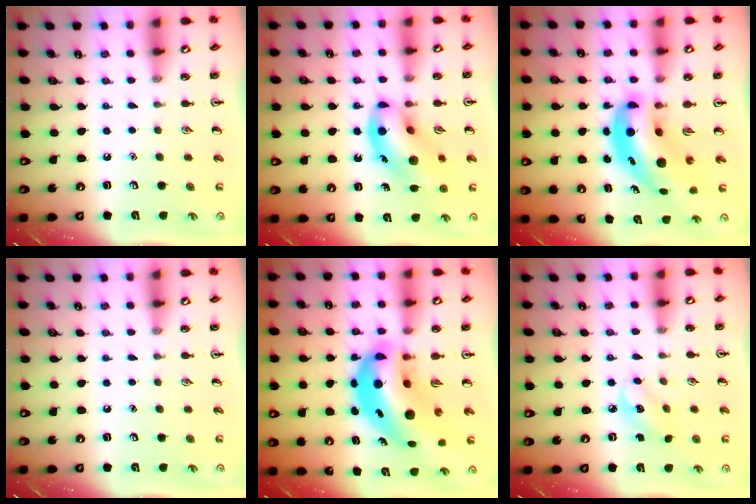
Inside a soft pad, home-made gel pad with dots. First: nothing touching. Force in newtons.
{"total": 14.6, "press": 14.3, "slide": 2.6}
{"total": 10.3, "press": 9.9, "slide": 2.9}
{"total": 0.0}
{"total": 15.1, "press": 14.5, "slide": 4.2}
{"total": 3.0, "press": 2.9, "slide": 0.8}